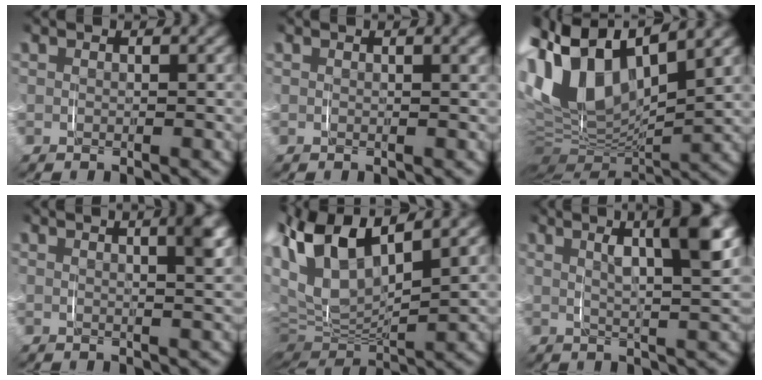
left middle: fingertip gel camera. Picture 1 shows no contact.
{"total": 1.2, "force": [0.7, 0.3, 1.0], "torque": [-0.009, 0.007, 0.006]}
{"total": 15.5, "force": [2.0, 10.4, 11.2], "torque": [-0.230, 0.003, 0.019]}
{"total": 5.5, "force": [2.6, 1.9, 4.4], "torque": [-0.048, 0.015, 0.032]}
{"total": 13.6, "force": [3.8, 9.3, 9.2], "torque": [-0.208, 0.001, 0.050]}
{"total": 7.4, "force": [2.5, 2.5, 6.5], "torque": [-0.088, 0.007, 0.029]}